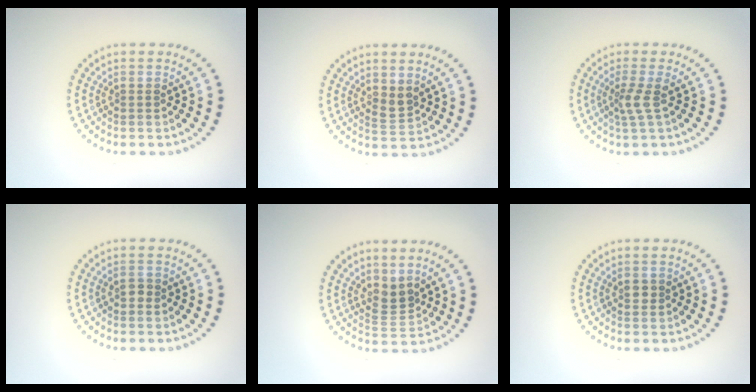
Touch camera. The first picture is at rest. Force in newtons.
{"total": 1.5, "press": 1.3, "slide": 0.8}
{"total": 1.9, "press": 1.4, "slide": 1.3}
{"total": 0.8, "press": 0.8, "slide": 0.1}
{"total": 2.3, "press": 1.6, "slide": 1.6}
{"total": 1.0, "press": 0.9, "slide": 0.3}